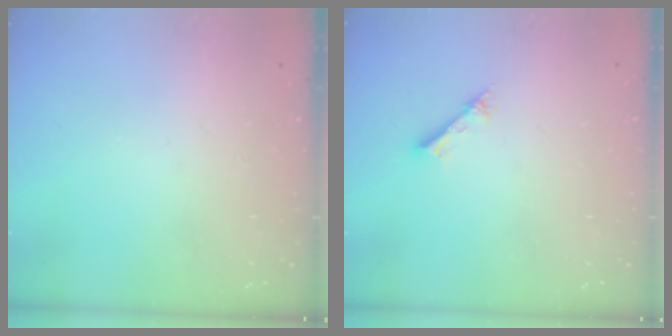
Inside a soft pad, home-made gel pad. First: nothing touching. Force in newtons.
{"total": 1.6, "press": 1.6, "slide": 0.2}